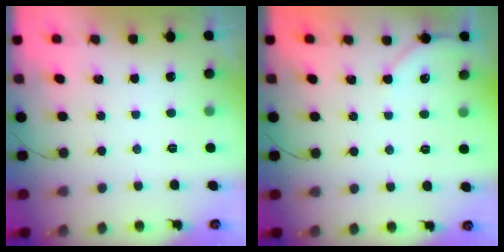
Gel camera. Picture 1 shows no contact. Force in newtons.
{"total": 3.2, "press": 3.2, "slide": 0.5}